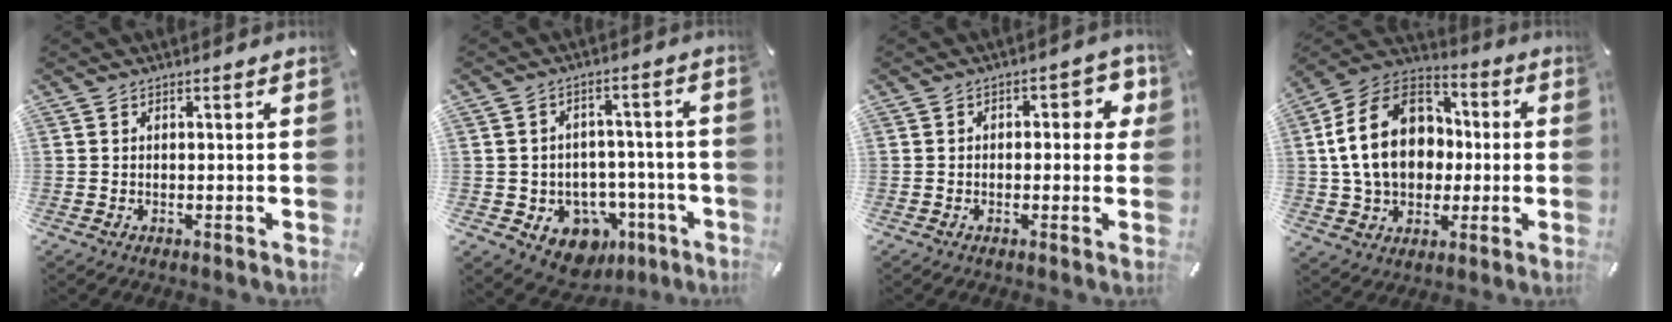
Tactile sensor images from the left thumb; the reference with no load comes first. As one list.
[{"total": 9.2, "force": [-3.8, 7.8, 2.9], "torque": [-0.026, 0.017, -0.052]}, {"total": 5.3, "force": [0.4, 3.1, 4.3], "torque": [-0.050, 0.006, -0.003]}, {"total": 20.4, "force": [0.8, 16.1, 12.5], "torque": [-0.261, 0.017, 0.016]}]